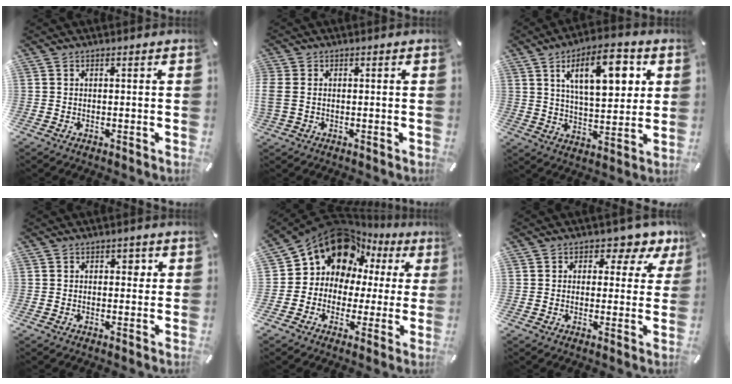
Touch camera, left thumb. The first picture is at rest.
{"total": 2.7, "force": [-0.2, 2.0, 1.8], "torque": [-0.048, 0.000, -0.008]}
{"total": 15.5, "force": [6.6, 7.1, 12.2], "torque": [-0.182, -0.014, 0.106]}
{"total": 1.9, "force": [0.4, 1.5, 1.2], "torque": [-0.010, 0.002, 0.001]}
{"total": 14.9, "force": [7.8, 11.4, 5.6], "torque": [-0.114, -0.058, 0.140]}
{"total": 4.9, "force": [1.6, 3.9, 2.3], "torque": [-0.020, -0.011, 0.018]}